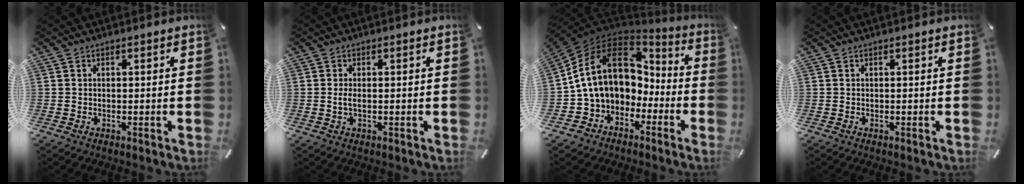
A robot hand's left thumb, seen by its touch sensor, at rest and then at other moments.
{"total": 1.9, "force": [-0.1, 0.6, 1.7], "torque": [-0.033, -0.001, -0.002]}
{"total": 16.8, "force": [2.2, 13.0, 10.3], "torque": [-0.224, 0.005, 0.038]}
{"total": 0.0}